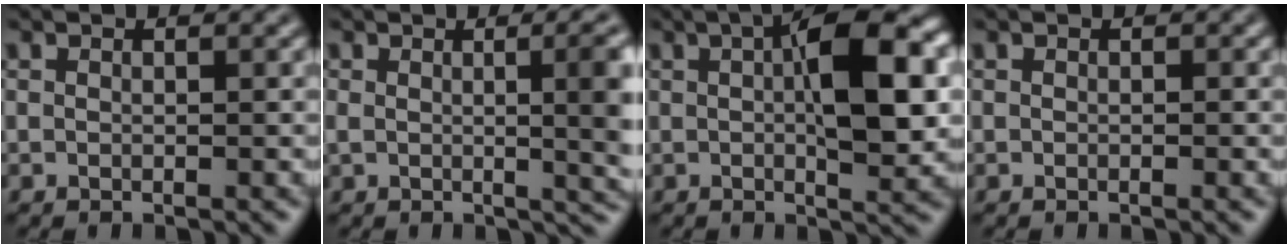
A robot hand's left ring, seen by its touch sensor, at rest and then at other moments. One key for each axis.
{"total": 8.4, "fx": 0.9, "fy": 3.9, "fz": 7.4, "tx": -0.053, "ty": 0.007, "tz": 0.020}
{"total": 8.5, "fx": 1.5, "fy": 2.6, "fz": 7.9, "tx": -0.111, "ty": 0.016, "tz": 0.024}
{"total": 0.0}